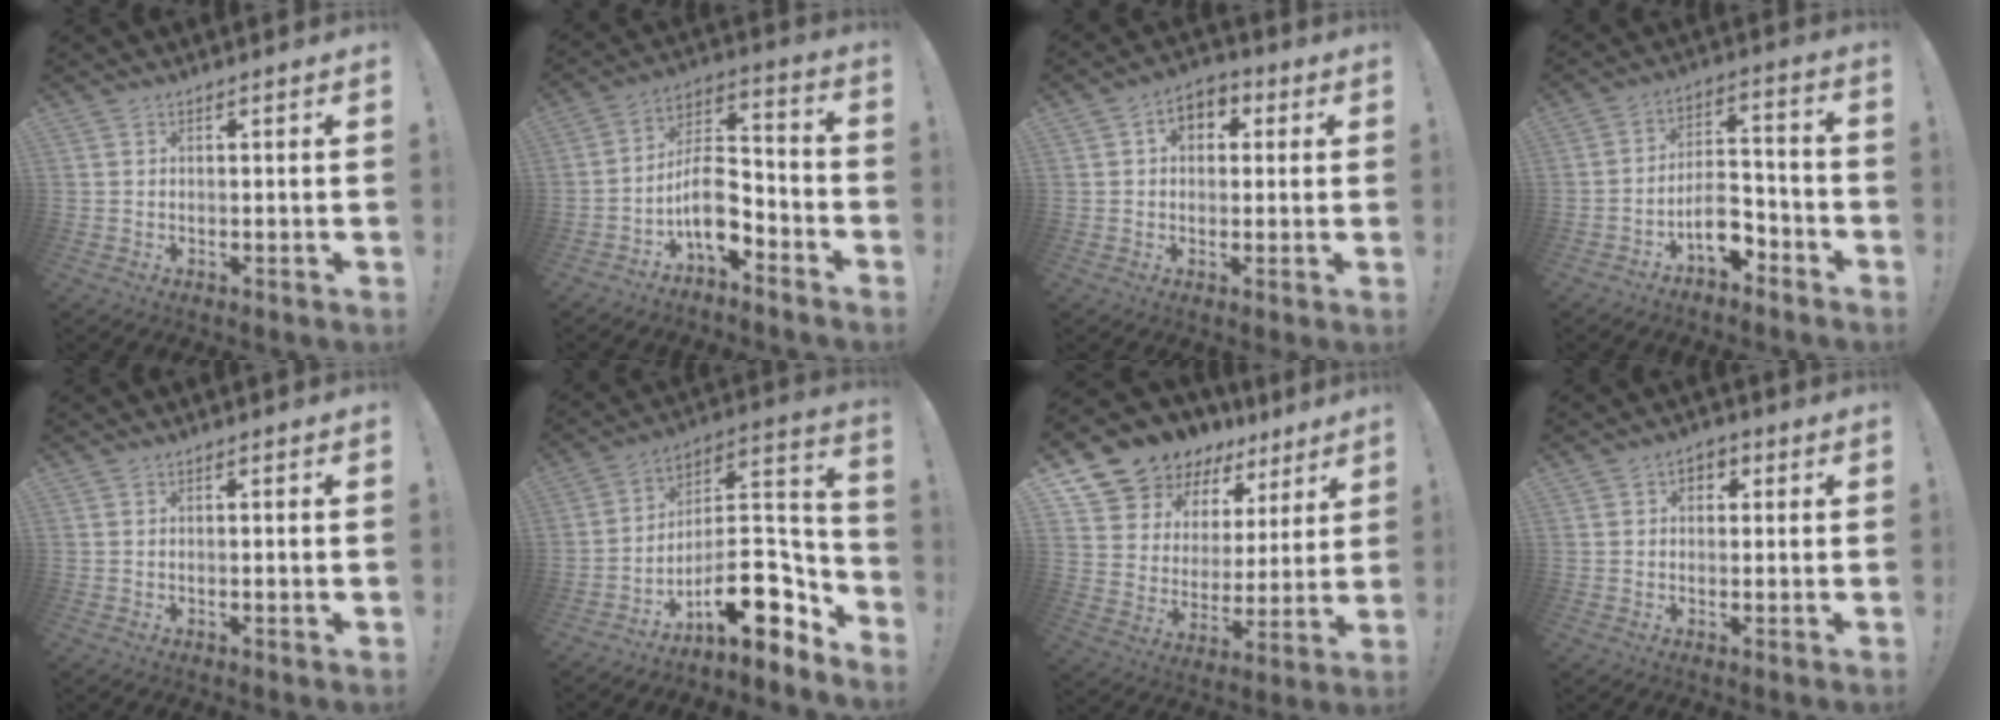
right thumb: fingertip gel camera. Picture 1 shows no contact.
{"total": 11.9, "force": [-5.8, 6.7, 8.0], "torque": [-0.142, 0.032, -0.102]}
{"total": 6.2, "force": [1.4, 4.8, 3.7], "torque": [-0.049, 0.003, 0.023]}
{"total": 9.7, "force": [-5.7, 5.7, 5.5], "torque": [-0.078, 0.042, -0.098]}
{"total": 1.1, "force": [0.1, -0.2, 1.1], "torque": [-0.011, -0.003, -0.002]}
{"total": 17.0, "force": [-7.5, 7.5, 13.3], "torque": [-0.180, 0.034, -0.117]}
{"total": 11.7, "force": [10.0, 6.0, 1.4], "torque": [-0.046, -0.088, 0.195]}
{"total": 3.5, "force": [0.5, 2.7, 2.1], "torque": [-0.022, 0.005, 0.006]}